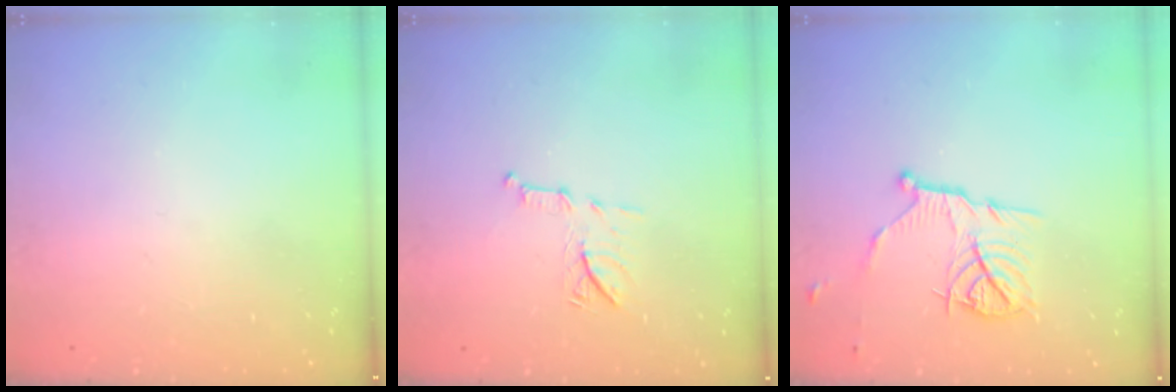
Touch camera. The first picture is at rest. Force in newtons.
{"total": 8.6, "press": 8.5, "slide": 1.1}
{"total": 11.2, "press": 11.2, "slide": 0.8}